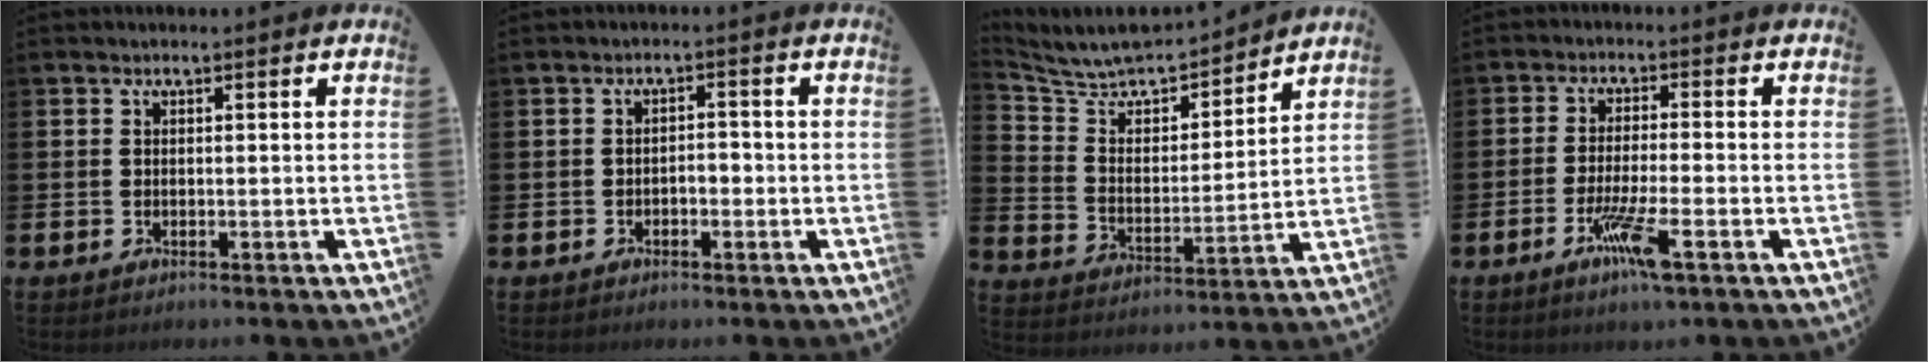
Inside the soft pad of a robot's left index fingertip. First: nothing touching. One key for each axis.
{"total": 1.5, "fx": -0.8, "fy": 0.9, "fz": 0.9, "tx": -0.011, "ty": 0.002, "tz": -0.019}
{"total": 8.3, "fx": 7.9, "fy": 2.0, "fz": 1.6, "tx": -0.066, "ty": -0.068, "tz": 0.136}
{"total": 5.7, "fx": -3.0, "fy": 0.7, "fz": 4.8, "tx": -0.099, "ty": -0.012, "tz": -0.050}